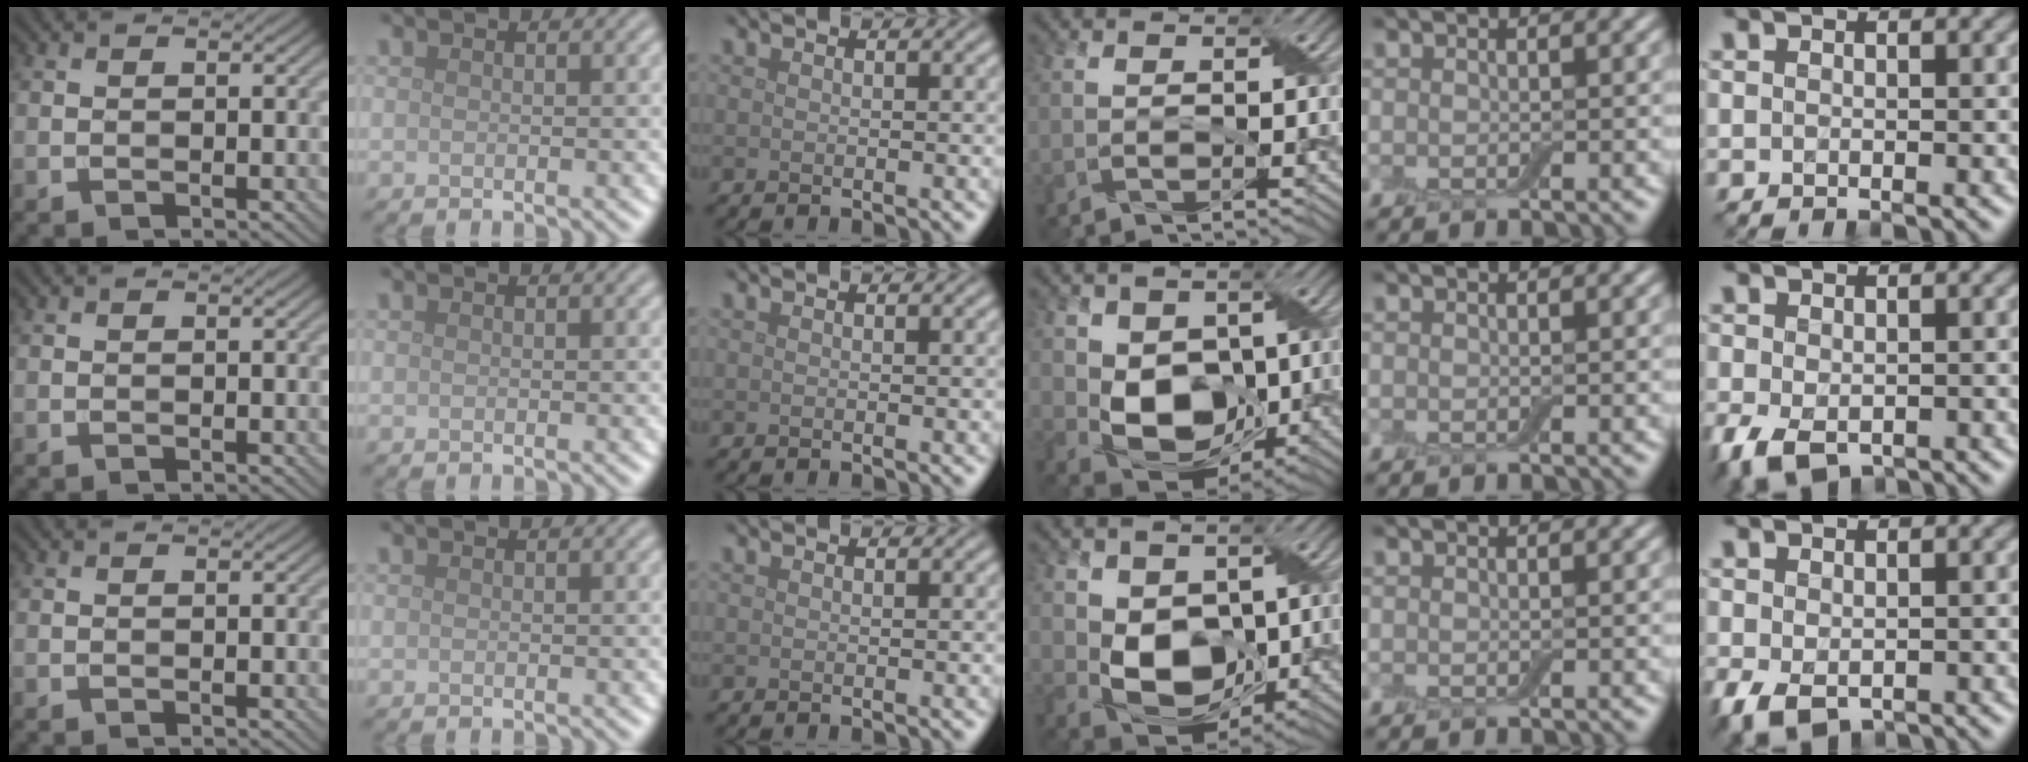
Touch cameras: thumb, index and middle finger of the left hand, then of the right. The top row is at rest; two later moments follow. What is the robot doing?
{"motion": "wrap", "object": "adhesive wrap"}